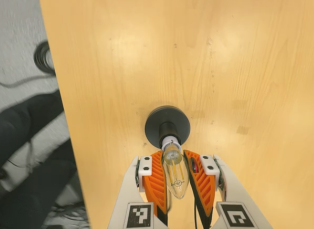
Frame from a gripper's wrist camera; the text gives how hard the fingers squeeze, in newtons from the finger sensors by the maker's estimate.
{"total": 20.7, "left": 19.4, "right": 21.9}